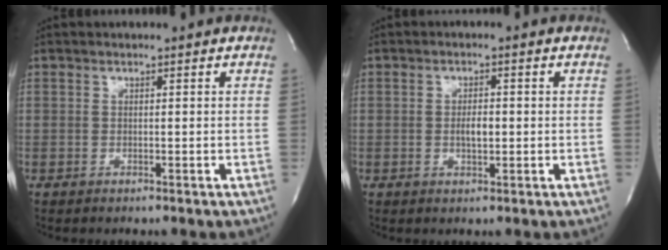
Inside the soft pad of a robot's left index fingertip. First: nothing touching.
{"total": 2.7, "force": [-0.2, 1.0, 2.5], "torque": [-0.044, 0.002, -0.001]}